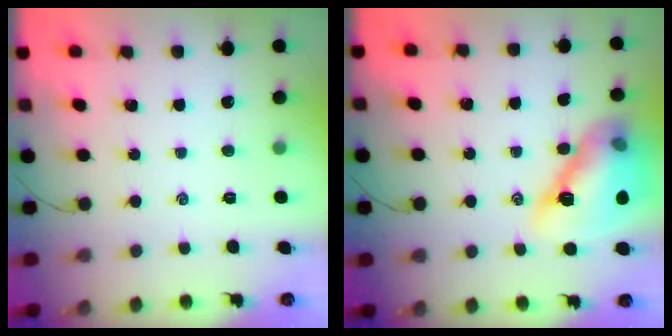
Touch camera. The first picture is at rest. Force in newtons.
{"total": 15.4, "press": 14.9, "slide": 3.6}